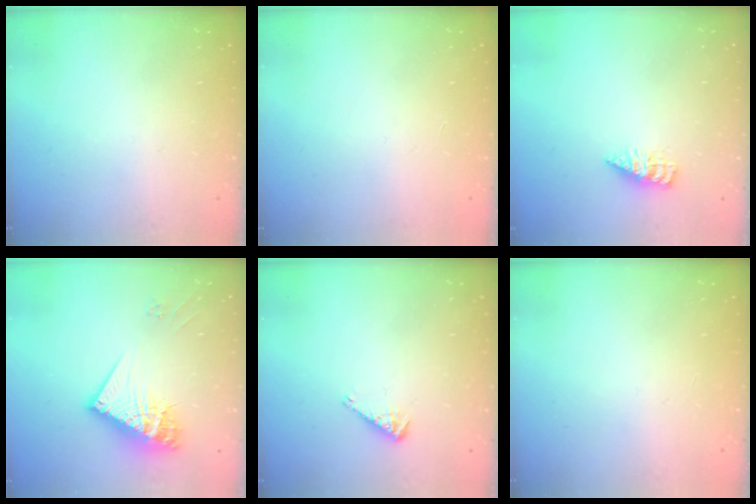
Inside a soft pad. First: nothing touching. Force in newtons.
{"total": 0.0}
{"total": 2.9, "press": 2.8, "slide": 0.4}
{"total": 15.1, "press": 15.1, "slide": 1.2}
{"total": 4.1, "press": 4.0, "slide": 0.6}
{"total": 0.0}